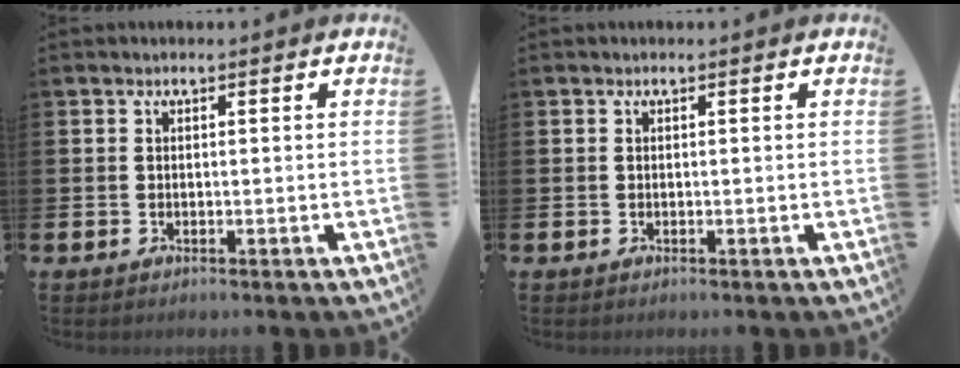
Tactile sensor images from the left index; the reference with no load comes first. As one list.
[{"total": 0.0}]